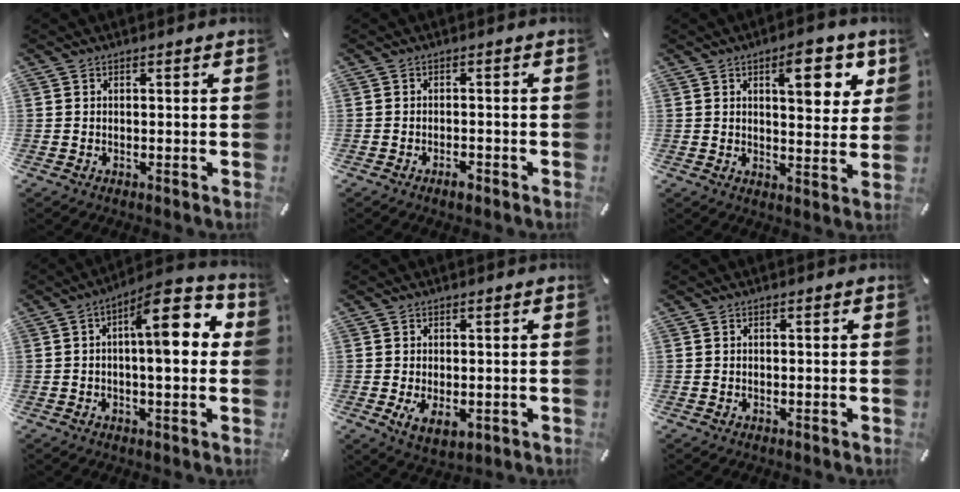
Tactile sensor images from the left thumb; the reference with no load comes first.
{"total": 2.5, "force": [-1.7, 1.1, 1.5], "torque": [-0.024, 0.007, -0.032]}
{"total": 11.0, "force": [5.5, 4.3, 8.5], "torque": [-0.100, -0.029, 0.084]}
{"total": 13.7, "force": [2.8, 4.5, 12.6], "torque": [-0.172, -0.018, 0.039]}
{"total": 4.6, "force": [-0.8, 2.7, 3.6], "torque": [-0.072, -0.005, -0.014]}
{"total": 0.0}